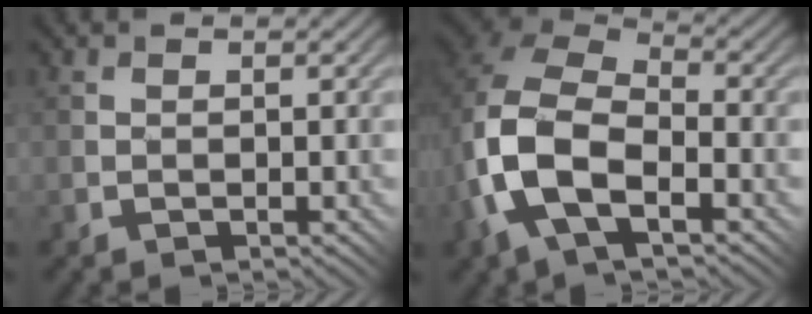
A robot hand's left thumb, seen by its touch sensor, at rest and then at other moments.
{"total": 12.9, "force": [-3.7, 7.8, 9.6], "torque": [-0.228, -0.013, -0.075]}